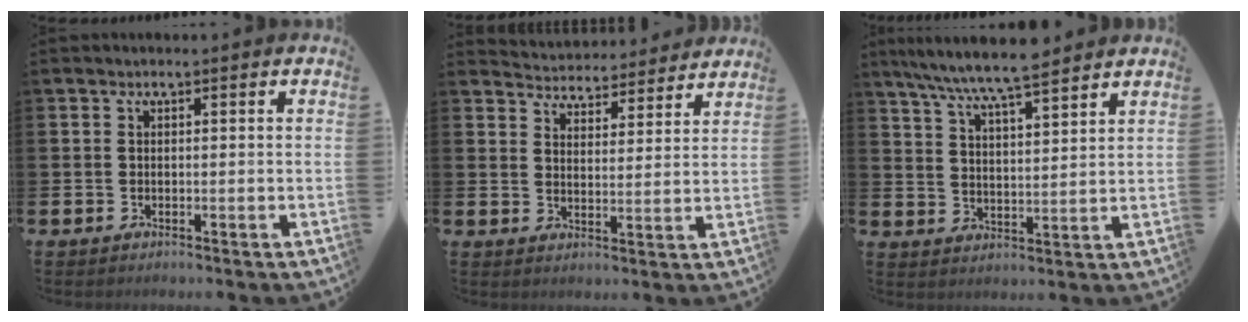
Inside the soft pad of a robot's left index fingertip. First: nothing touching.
{"total": 4.9, "force": [4.7, 1.1, -0.3], "torque": [-0.010, -0.042, 0.081]}
{"total": 7.9, "force": [7.4, 0.4, 2.6], "torque": [-0.076, -0.034, 0.134]}